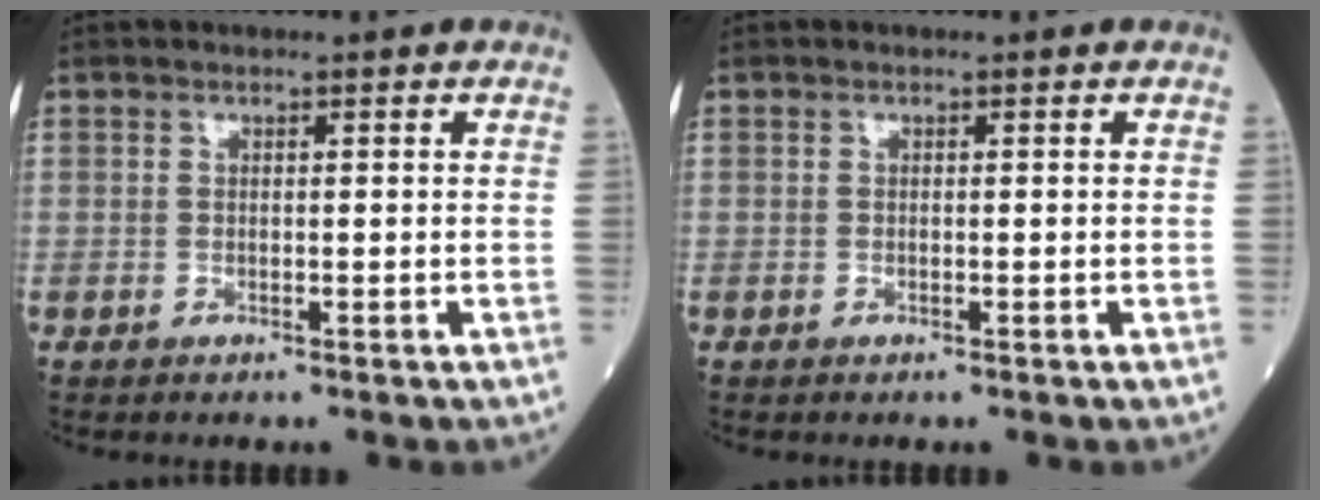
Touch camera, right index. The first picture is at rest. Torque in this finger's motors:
{"motor_torque": [0.20, 0.00, 0.05, 0.01]}